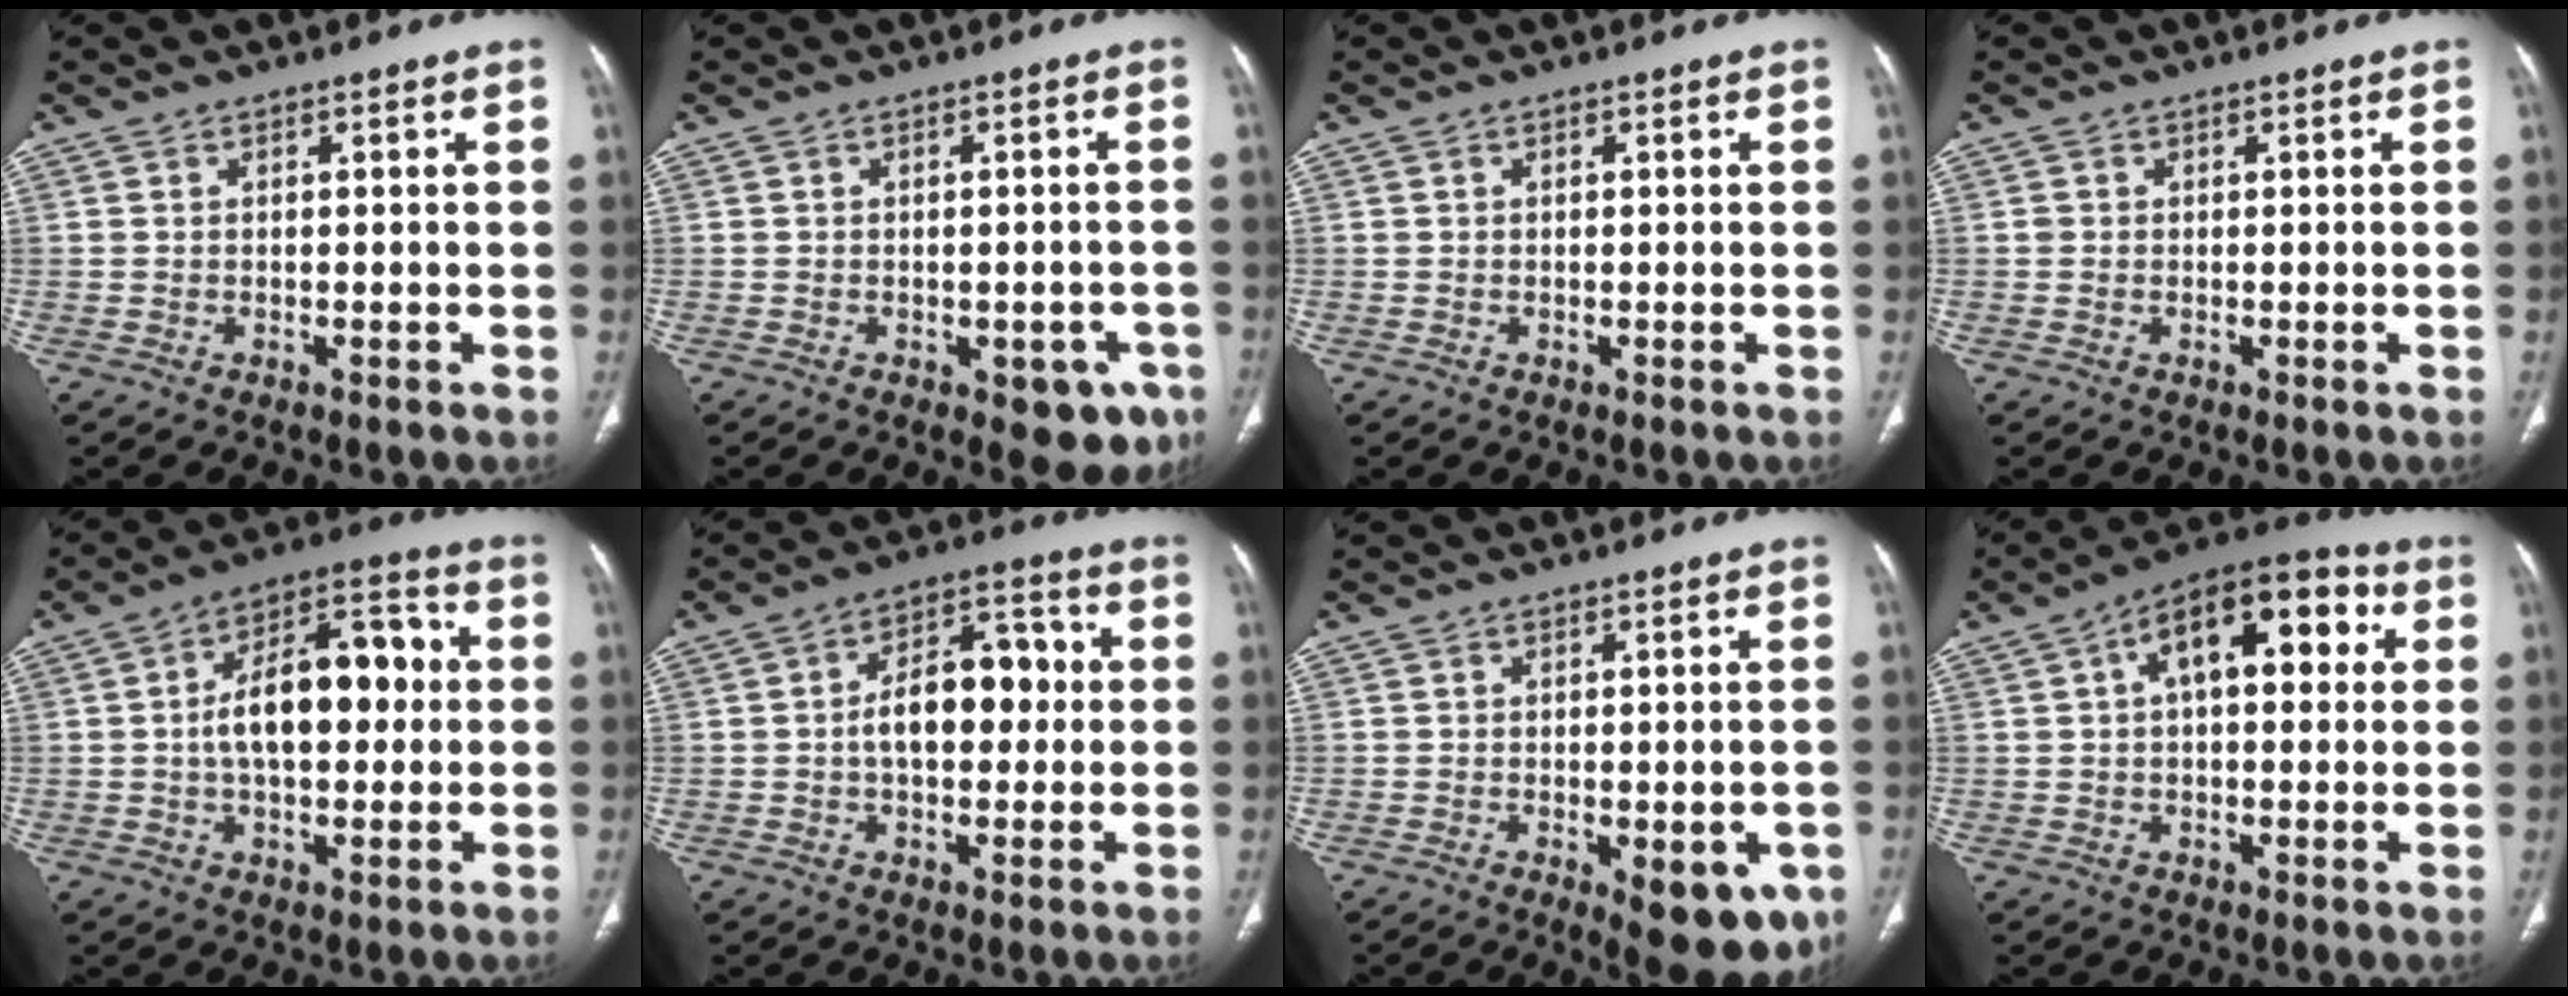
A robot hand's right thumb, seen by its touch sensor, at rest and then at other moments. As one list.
[{"total": 7.4, "force": [-3.4, 3.9, 5.3], "torque": [-0.032, 0.006, -0.036]}, {"total": 0.0}, {"total": 0.6, "force": [0.0, 0.5, 0.1], "torque": [0.000, 0.003, 0.002]}, {"total": 15.7, "force": [0.9, 8.5, 13.2], "torque": [-0.186, 0.035, 0.008]}, {"total": 11.9, "force": [0.3, 7.0, 9.6], "torque": [-0.126, 0.032, 0.000]}, {"total": 10.2, "force": [-3.6, 4.4, 8.5], "torque": [-0.085, -0.005, -0.036]}, {"total": 15.5, "force": [4.1, 7.9, 12.7], "torque": [-0.161, 0.034, 0.054]}]